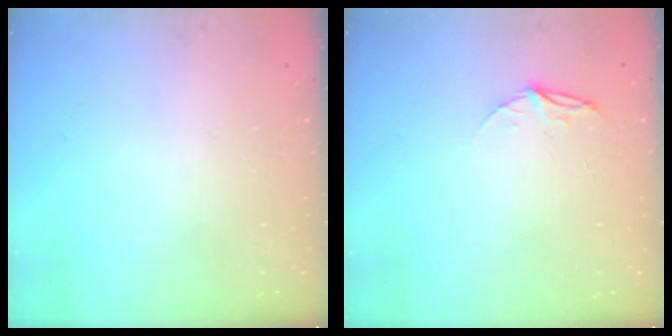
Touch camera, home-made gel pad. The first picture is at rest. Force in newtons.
{"total": 4.4, "press": 4.4, "slide": 0.4}